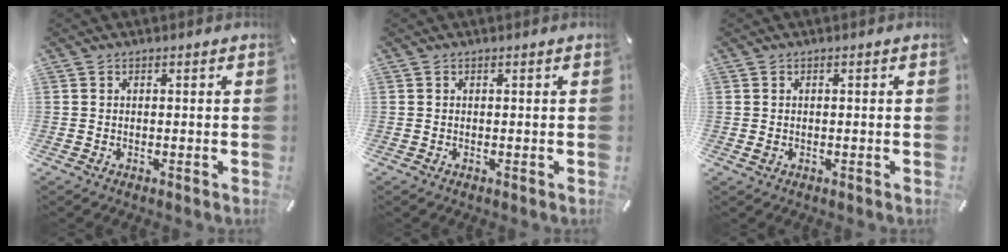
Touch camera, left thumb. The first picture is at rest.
{"total": 0.0}
{"total": 1.0, "force": [-0.2, 0.6, 0.8], "torque": [-0.015, 0.000, -0.004]}